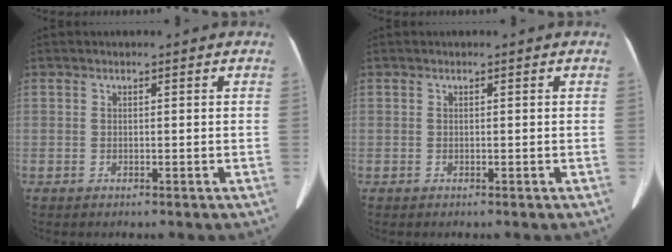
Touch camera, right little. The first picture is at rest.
{"total": 0.0}